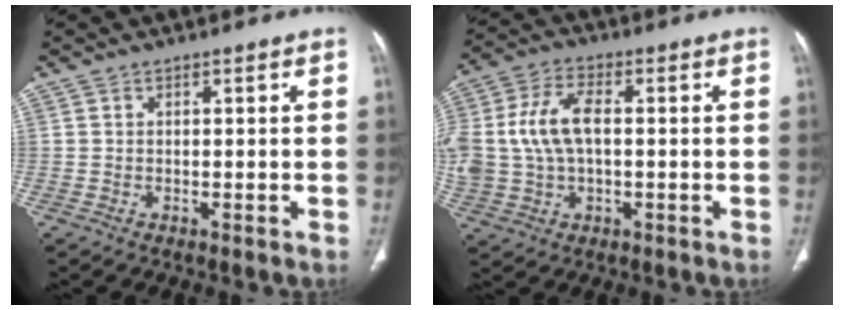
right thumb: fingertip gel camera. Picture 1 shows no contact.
{"total": 13.6, "force": [0.7, 8.4, 10.7], "torque": [-0.239, 0.021, 0.014]}